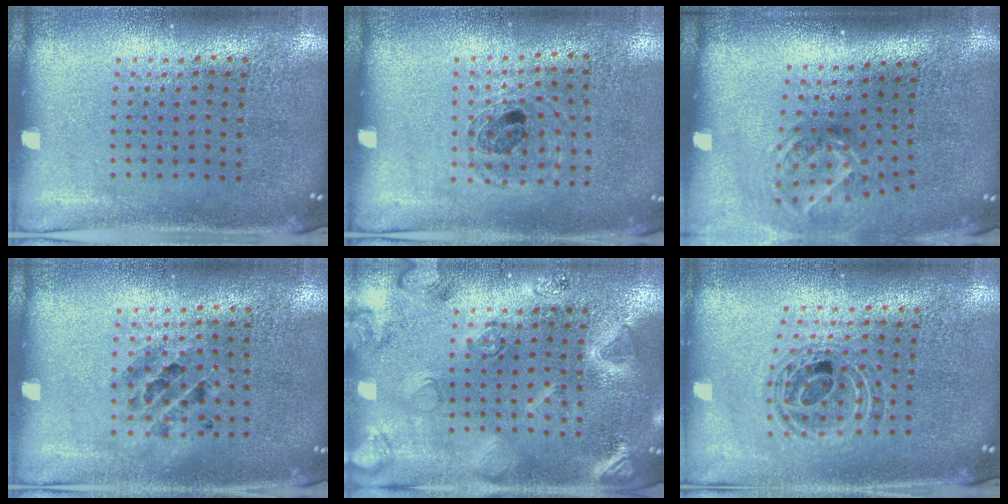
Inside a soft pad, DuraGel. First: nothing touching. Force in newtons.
{"total": 0.8, "press": 0.8, "slide": 0.2}
{"total": 1.9, "press": 1.3, "slide": 1.5}
{"total": 0.9, "press": 0.9, "slide": 0.3}
{"total": 2.5, "press": 2.5, "slide": 0.1}
{"total": 0.9, "press": 0.9, "slide": 0.1}